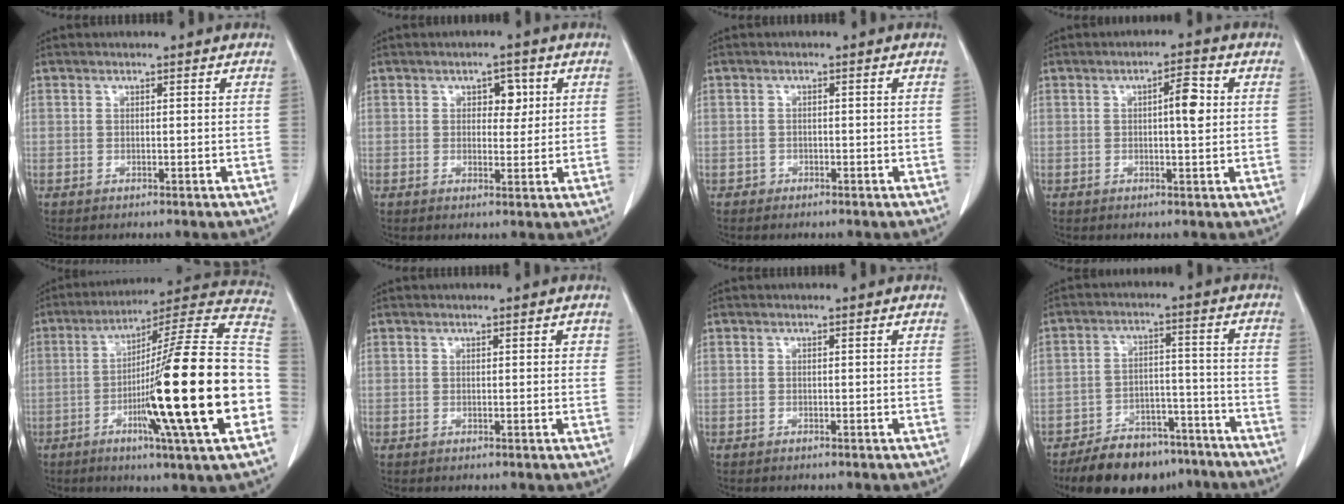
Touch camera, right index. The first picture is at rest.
{"total": 3.3, "force": [1.2, 2.0, 2.4], "torque": [-0.025, 0.007, 0.016]}
{"total": 0.9, "force": [-0.5, 0.7, -0.2], "torque": [0.000, 0.005, -0.013]}
{"total": 4.1, "force": [0.6, 0.8, 4.0], "torque": [-0.061, 0.006, 0.006]}
{"total": 26.3, "force": [-6.1, -0.5, 25.6], "torque": [-0.338, -0.009, -0.116]}
{"total": 1.1, "force": [0.5, 0.5, 0.8], "torque": [-0.007, 0.001, 0.004]}
{"total": 0.0}
{"total": 13.9, "force": [-11.4, 6.4, 4.9], "torque": [-0.057, 0.025, -0.168]}